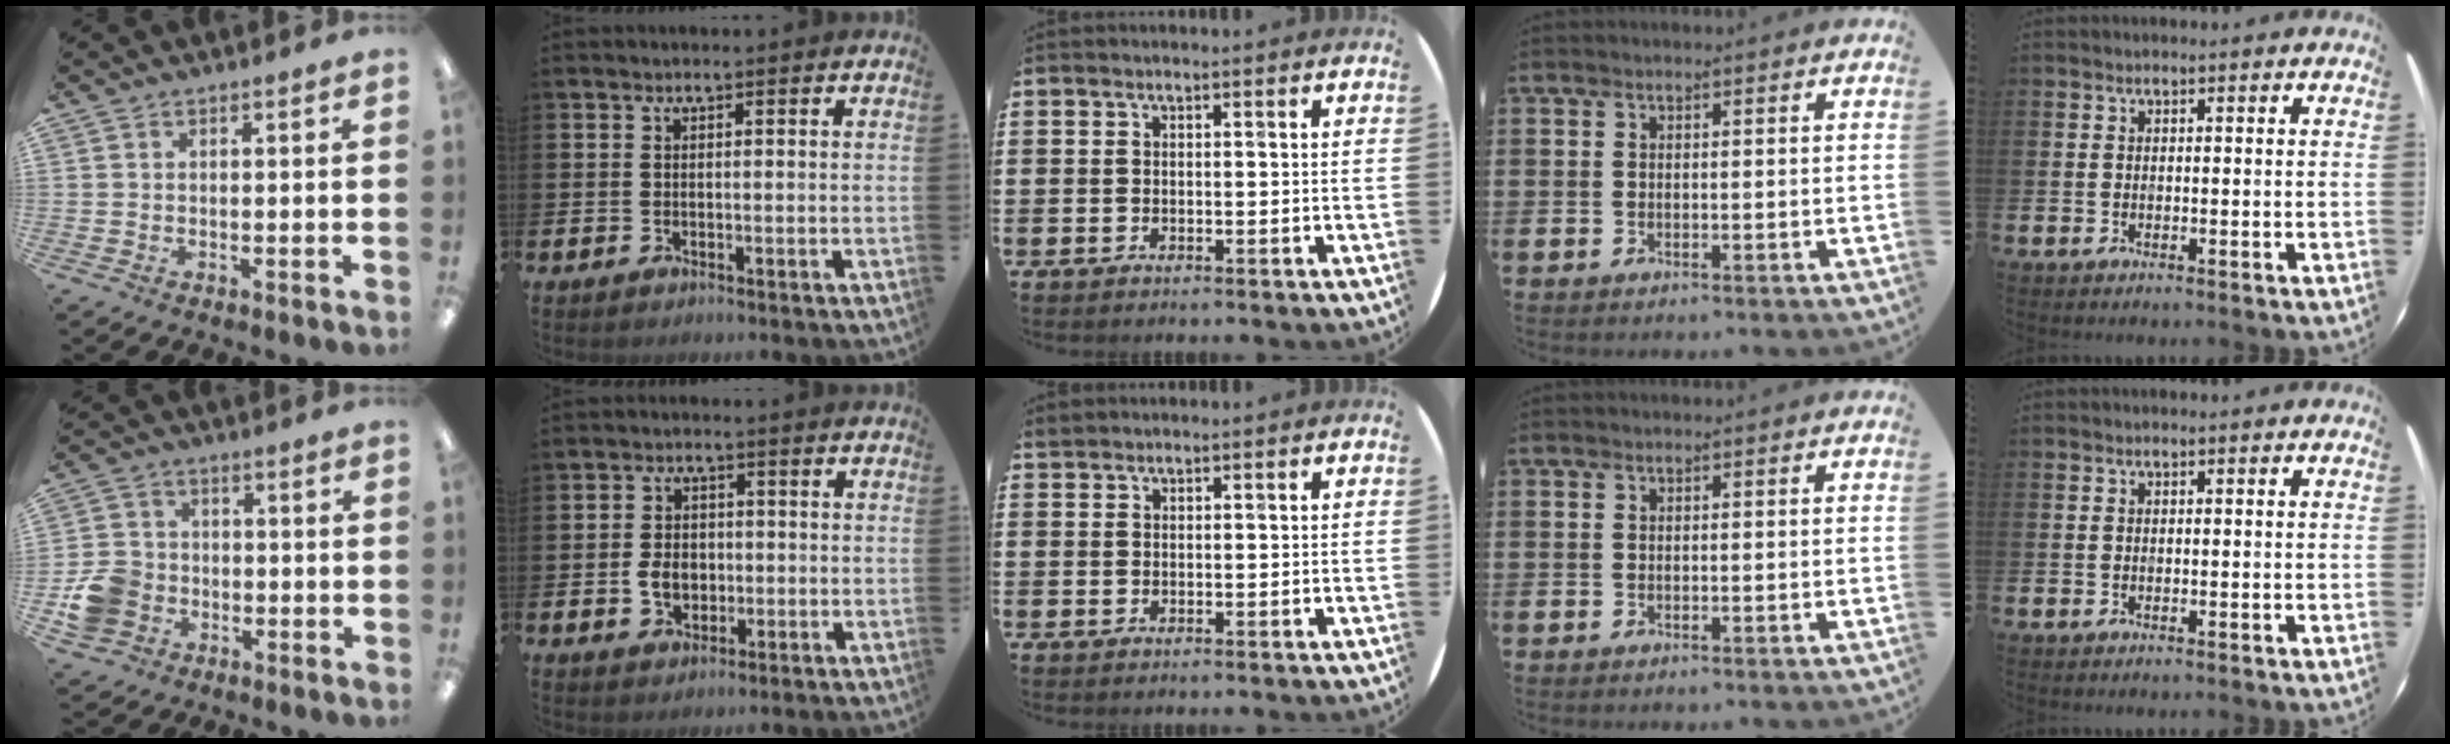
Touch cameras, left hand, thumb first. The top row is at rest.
{"thumb": {"total": 9.0, "force": [-3.1, 7.7, 3.5], "torque": [-0.077, 0.030, -0.053]}, "index": {"total": 4.1, "force": [-0.8, 3.2, 2.4], "torque": [-0.033, 0.001, -0.021]}, "middle": {"total": 0.8, "force": [0.8, 0.1, -0.2], "torque": [0.003, 0.002, 0.015]}}